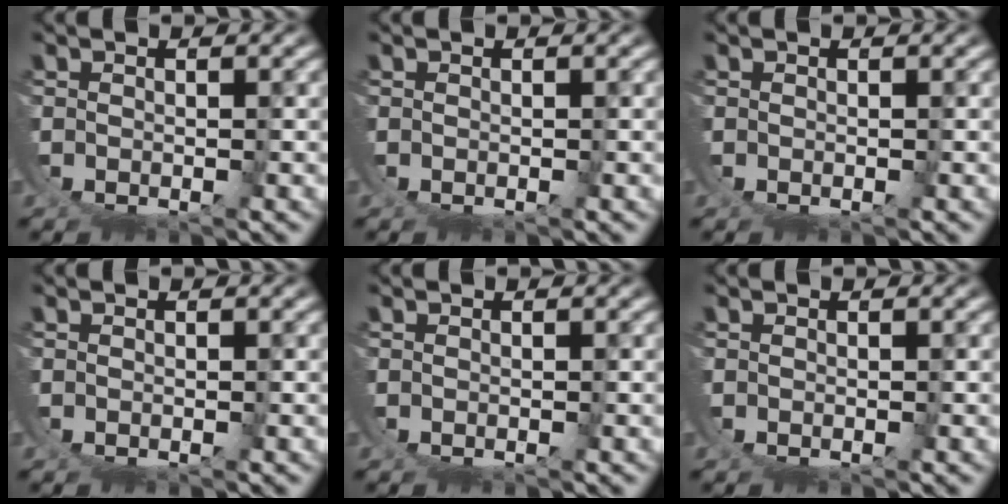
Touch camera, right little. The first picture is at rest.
{"total": 0.0}
{"total": 0.0}
{"total": 0.0}
{"total": 0.0}
{"total": 0.0}